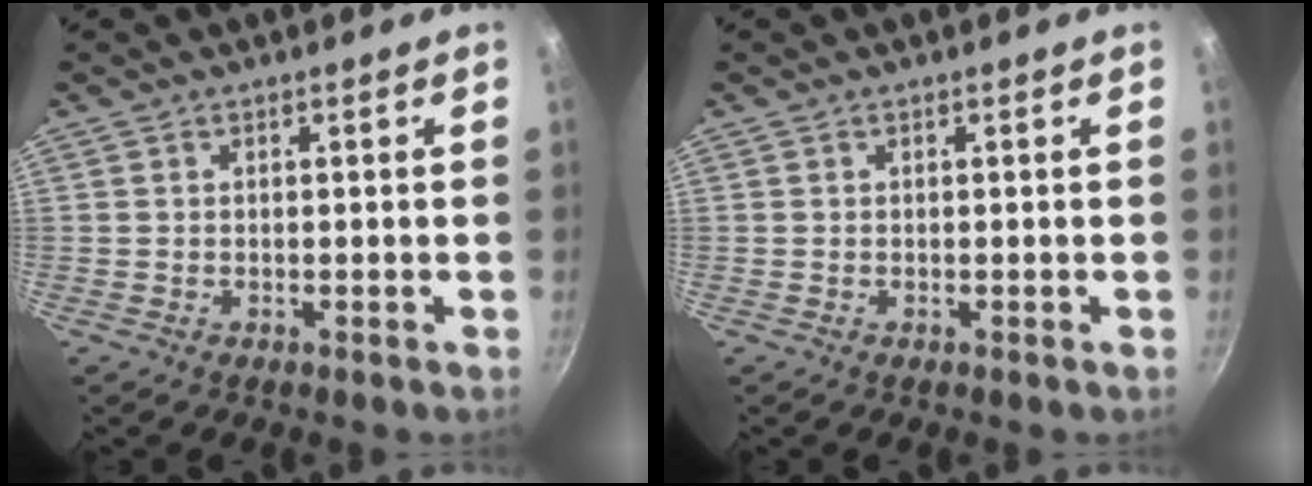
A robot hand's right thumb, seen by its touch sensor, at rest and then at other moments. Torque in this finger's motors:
{"motor_torque": [-0.01, -0.01, -0.16, 0.10, 0.00]}